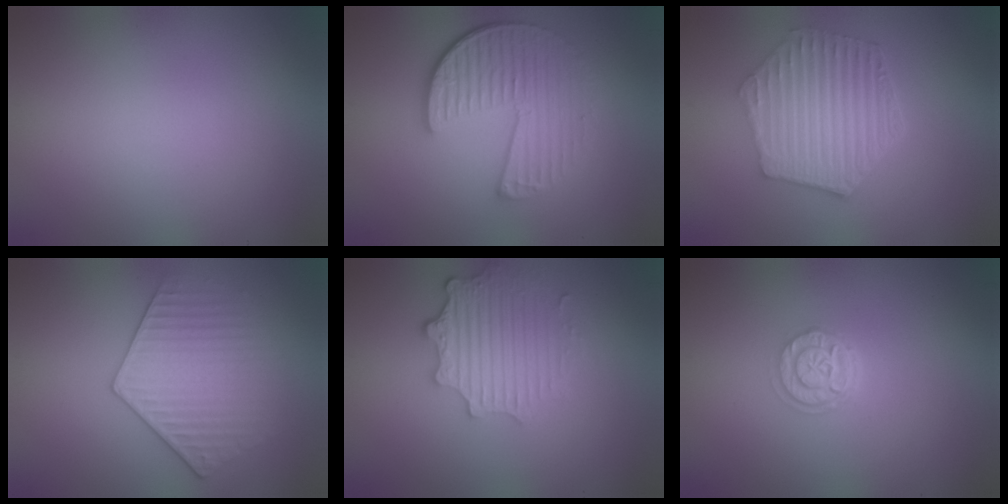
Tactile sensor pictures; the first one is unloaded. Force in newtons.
{"total": 5.8, "press": 4.2, "slide": 4.0}
{"total": 6.5, "press": 4.9, "slide": 4.3}
{"total": 3.6, "press": 3.6, "slide": 0.1}
{"total": 4.3, "press": 3.4, "slide": 2.7}
{"total": 2.7, "press": 2.2, "slide": 1.6}